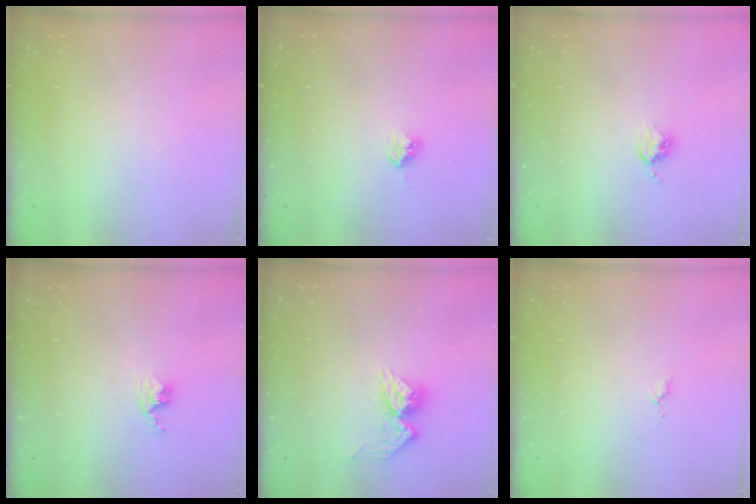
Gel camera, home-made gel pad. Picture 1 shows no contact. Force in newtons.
{"total": 3.9, "press": 3.9, "slide": 0.4}
{"total": 3.9, "press": 3.9, "slide": 0.5}
{"total": 2.9, "press": 2.9, "slide": 0.4}
{"total": 10.3, "press": 10.3, "slide": 0.9}
{"total": 3.6, "press": 3.6, "slide": 0.4}